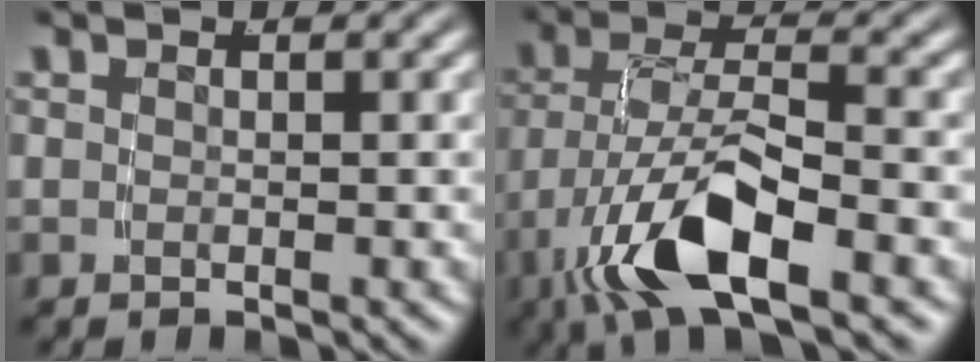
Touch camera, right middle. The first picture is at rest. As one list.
[{"total": 7.4, "force": [-2.6, 3.0, 6.3], "torque": [-0.125, -0.021, -0.029]}]